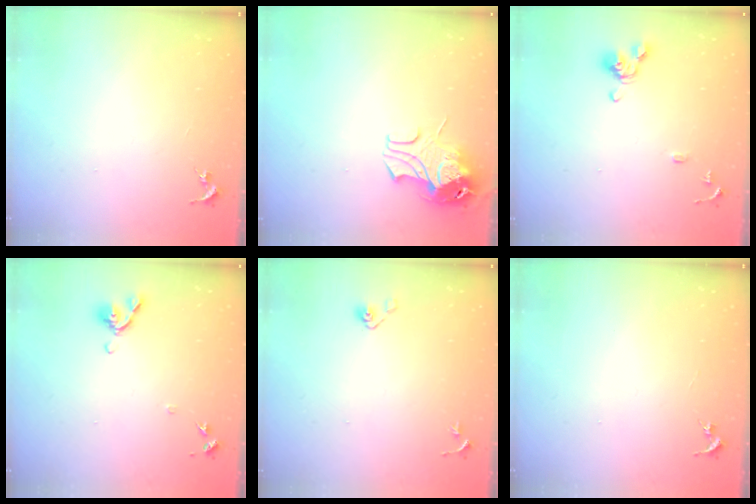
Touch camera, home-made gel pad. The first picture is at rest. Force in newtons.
{"total": 9.7, "press": 9.6, "slide": 1.4}
{"total": 9.8, "press": 9.7, "slide": 1.4}
{"total": 7.9, "press": 7.8, "slide": 1.5}
{"total": 4.1, "press": 3.7, "slide": 1.7}
{"total": 0.0}